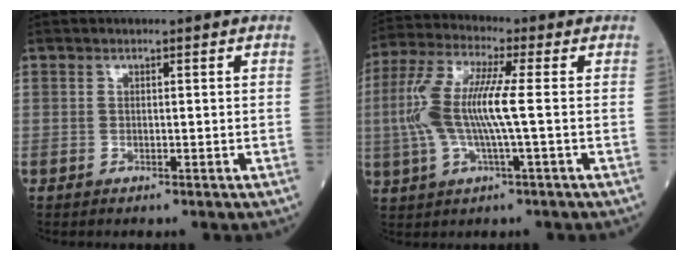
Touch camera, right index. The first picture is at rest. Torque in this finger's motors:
{"motor_torque": [1.68, 0.02, 0.86, 0.21]}